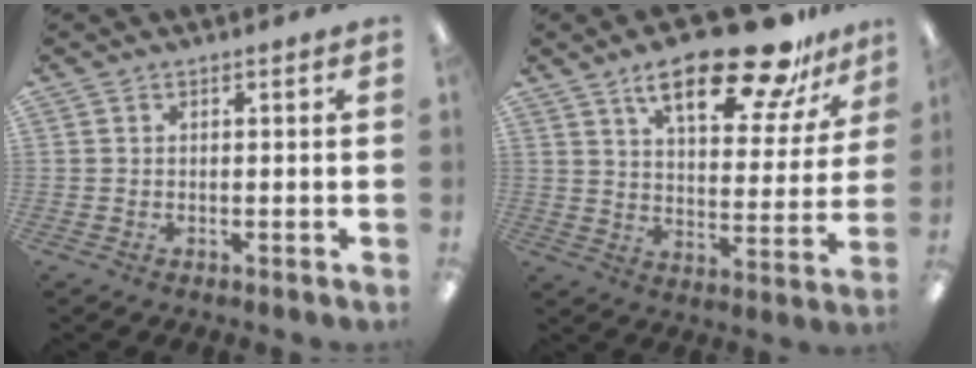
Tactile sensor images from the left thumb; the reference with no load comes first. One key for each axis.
{"total": 21.2, "fx": 14.3, "fy": 7.5, "fz": 13.6, "tx": -0.198, "ty": -0.082, "tz": 0.232}